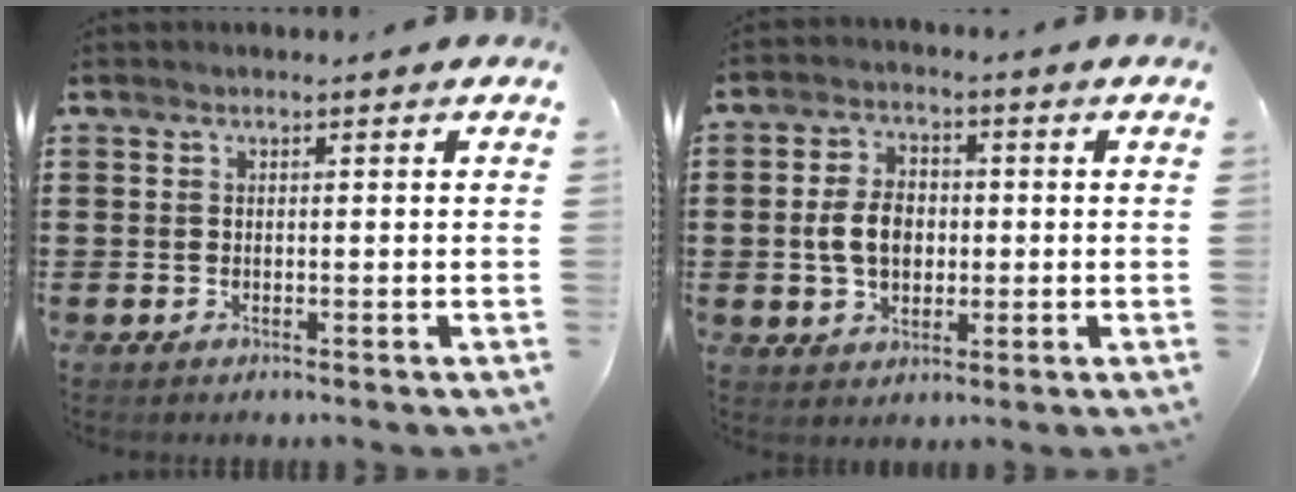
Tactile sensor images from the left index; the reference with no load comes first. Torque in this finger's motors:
{"motor_torque": [1.67, 0.46, 0.74, 0.17]}